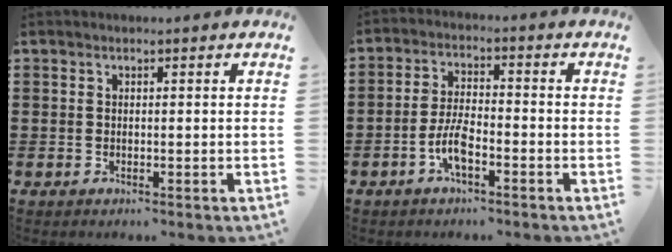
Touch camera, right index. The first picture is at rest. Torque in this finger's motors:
{"motor_torque": [2.14, 0.00, 0.65, 0.02]}